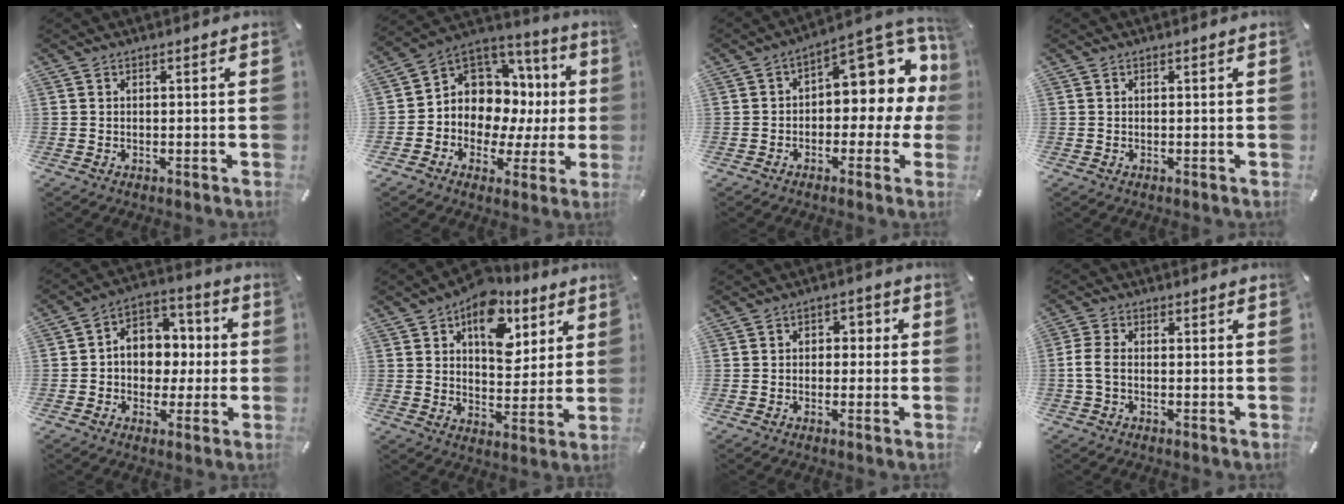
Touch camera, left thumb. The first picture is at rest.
{"total": 9.5, "force": [1.7, 8.7, 3.4], "torque": [-0.058, -0.045, 0.040]}
{"total": 12.3, "force": [4.6, 6.7, 9.2], "torque": [-0.106, -0.042, 0.073]}
{"total": 0.0}
{"total": 8.7, "force": [-0.7, 8.0, 3.3], "torque": [-0.049, 0.009, -0.010]}
{"total": 14.0, "force": [6.9, 9.1, 8.1], "torque": [-0.101, -0.038, 0.118]}
{"total": 3.0, "force": [-1.3, 2.3, 1.3], "torque": [-0.016, 0.012, -0.031]}
{"total": 4.2, "force": [-1.0, 2.4, 3.3], "torque": [-0.076, 0.002, -0.022]}